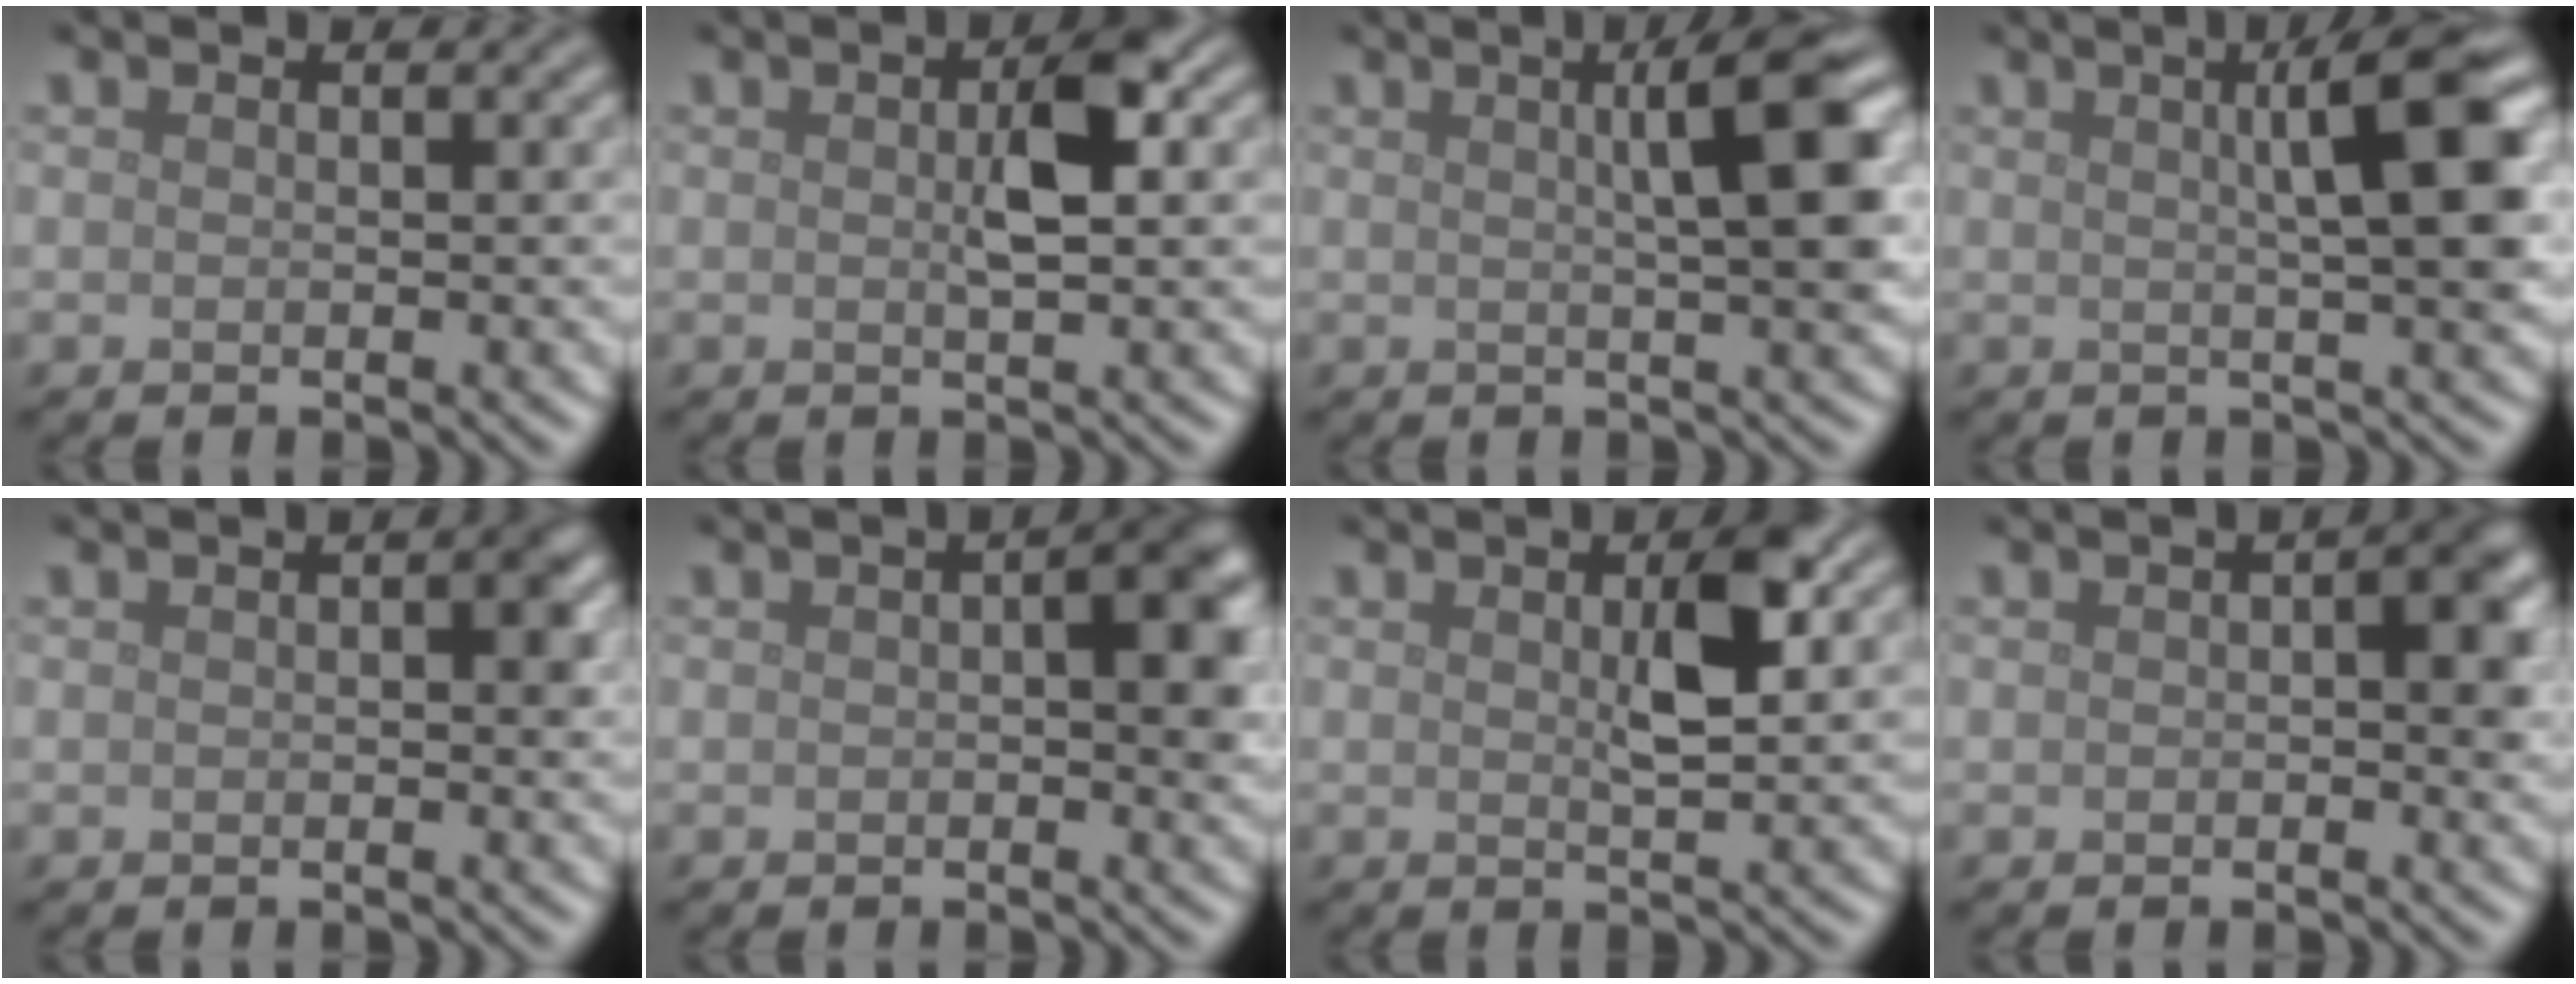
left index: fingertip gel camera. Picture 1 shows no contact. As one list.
[{"total": 3.3, "force": [0.5, 0.9, 3.1], "torque": [-0.053, 0.004, 0.006]}, {"total": 6.3, "force": [1.5, 1.2, 6.0], "torque": [-0.069, 0.014, 0.020]}, {"total": 7.0, "force": [1.7, 1.4, 6.7], "torque": [-0.074, 0.015, 0.023]}, {"total": 1.6, "force": [0.2, 0.6, 1.4], "torque": [-0.013, 0.002, 0.003]}, {"total": 3.6, "force": [0.4, 1.2, 3.4], "torque": [-0.041, 0.007, 0.001]}, {"total": 3.7, "force": [1.1, 1.0, 3.4], "torque": [-0.059, 0.002, 0.016]}, {"total": 3.1, "force": [0.4, 1.3, 2.8], "torque": [-0.028, 0.007, 0.001]}]